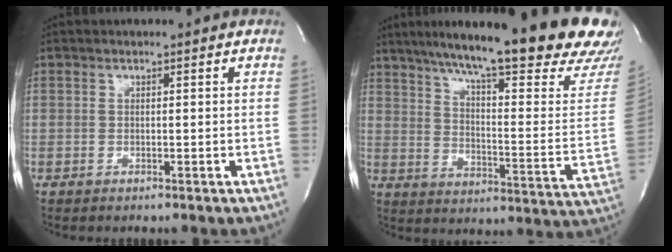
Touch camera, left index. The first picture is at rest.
{"total": 29.8, "force": [23.9, 3.0, 17.5], "torque": [-0.226, -0.061, 0.309]}